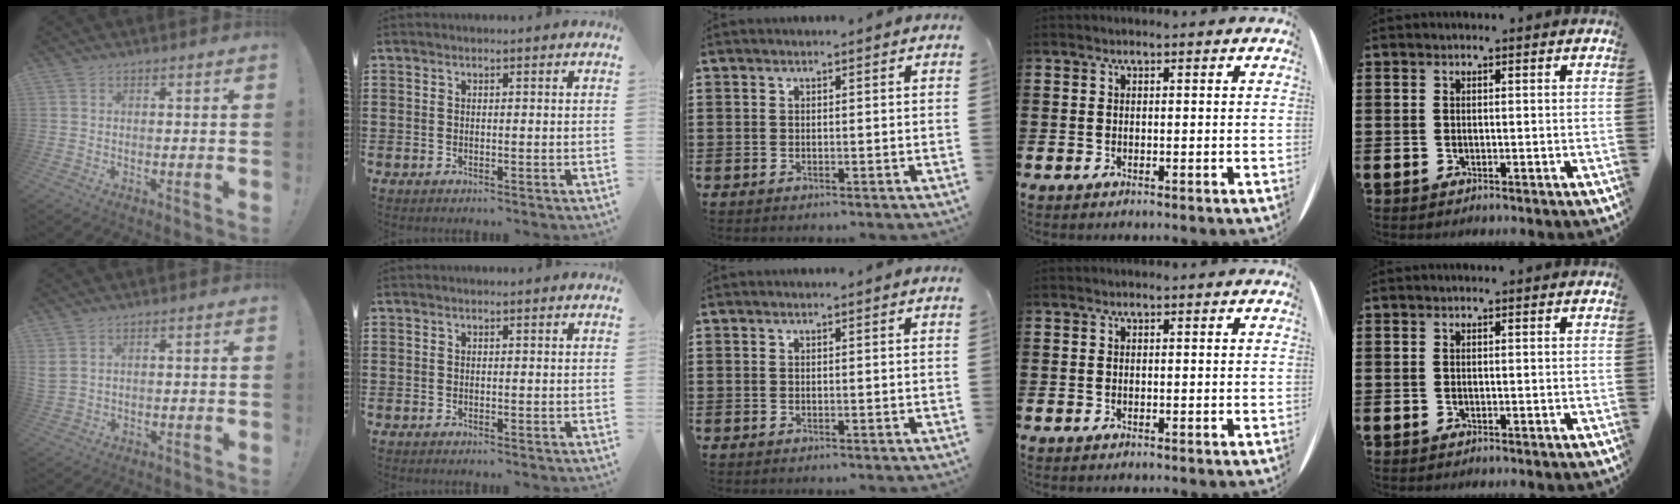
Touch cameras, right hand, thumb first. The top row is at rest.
{"thumb": {"total": 2.9, "force": [1.6, 2.0, 1.5], "torque": [-0.031, -0.001, 0.032]}}